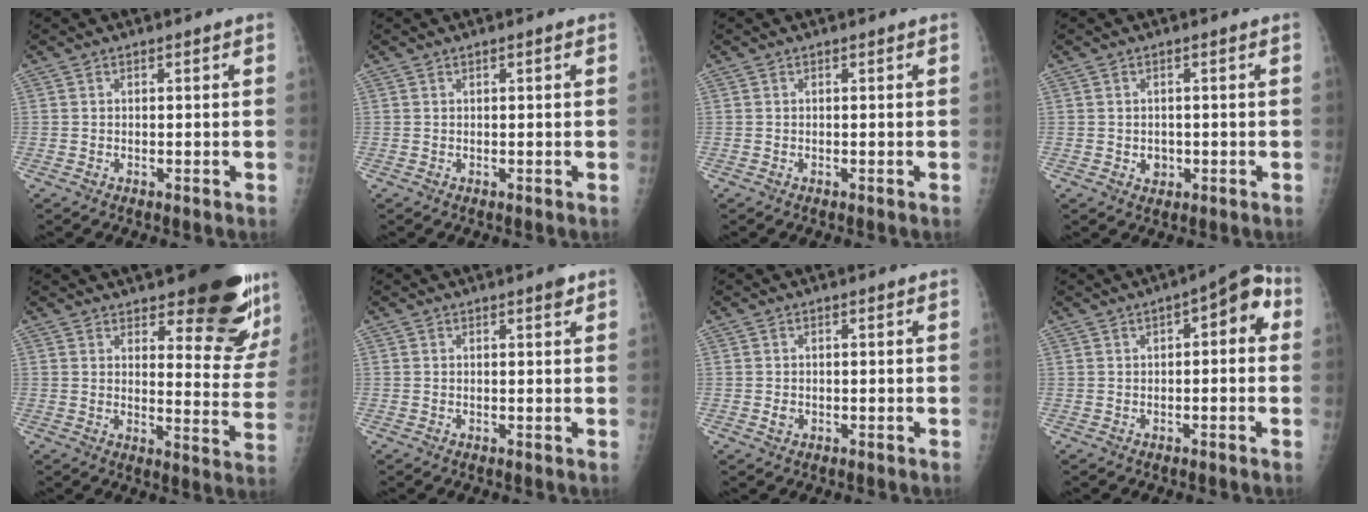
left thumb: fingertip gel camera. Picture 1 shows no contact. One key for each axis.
{"total": 0.6, "fx": 0.2, "fy": 0.1, "fz": 0.6, "tx": -0.011, "ty": 0.001, "tz": 0.002}
{"total": 0.0}
{"total": 2.2, "fx": -0.6, "fy": 1.9, "fz": 0.8, "tx": 0.001, "ty": 0.003, "tz": -0.005}
{"total": 19.2, "fx": 13.1, "fy": 5.9, "fz": 12.7, "tx": -0.126, "ty": -0.091, "tz": 0.161}
{"total": 1.3, "fx": 0.8, "fy": 0.2, "fz": 0.9, "tx": -0.013, "ty": -0.004, "tz": 0.011}
{"total": 1.1, "fx": -0.4, "fy": 0.9, "fz": 0.4, "tx": -0.002, "ty": 0.000, "tz": -0.005}
{"total": 7.4, "fx": 1.5, "fy": 3.3, "fz": 6.4, "tx": -0.057, "ty": 0.025, "tz": 0.006}